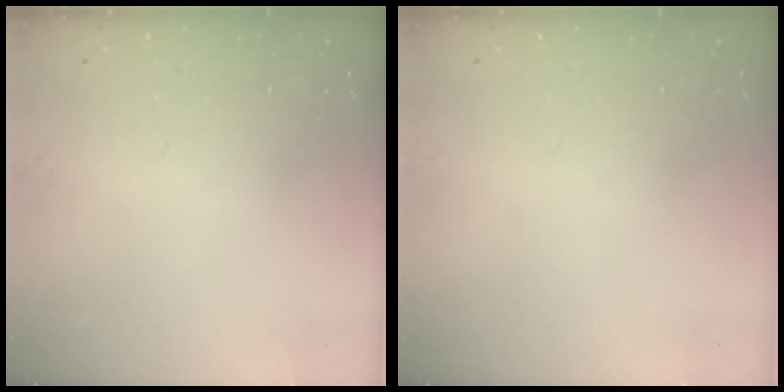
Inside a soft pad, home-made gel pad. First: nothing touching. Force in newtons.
{"total": 0.0}